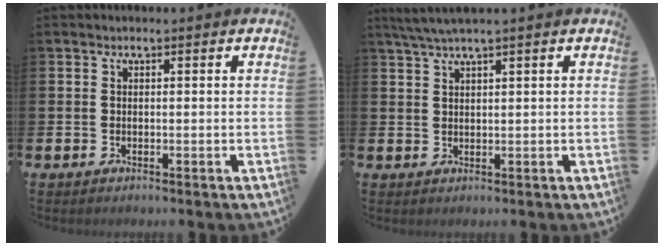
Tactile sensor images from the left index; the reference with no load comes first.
{"total": 2.6, "force": [2.1, -0.2, 1.6], "torque": [-0.040, 0.001, 0.039]}